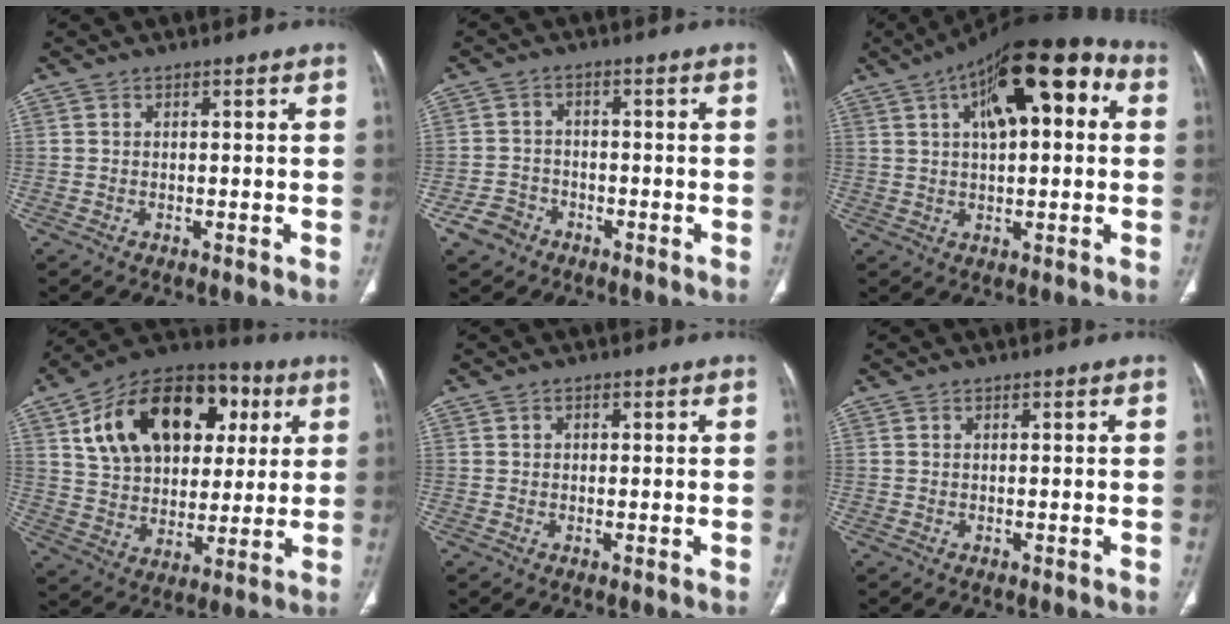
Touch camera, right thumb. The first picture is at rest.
{"total": 4.6, "force": [-2.8, 3.5, 0.9], "torque": [-0.005, 0.021, -0.049]}
{"total": 19.1, "force": [6.0, 8.0, 16.3], "torque": [-0.224, 0.026, 0.083]}
{"total": 25.1, "force": [8.3, 16.5, 17.0], "torque": [-0.244, 0.012, 0.134]}
{"total": 0.9, "force": [0.3, 0.7, 0.4], "torque": [0.002, 0.001, 0.001]}
{"total": 0.0}